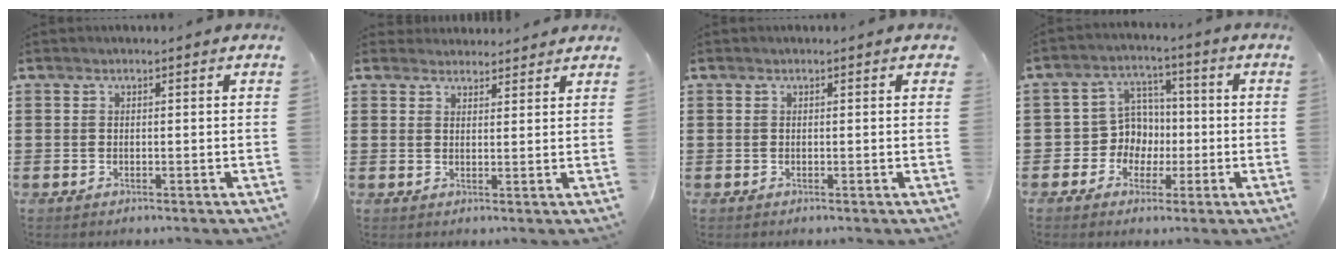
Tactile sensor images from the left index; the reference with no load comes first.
{"total": 2.4, "force": [2.4, 0.5, -0.2], "torque": [-0.002, -0.001, 0.046]}
{"total": 0.0}
{"total": 6.7, "force": [-0.8, 6.5, 1.5], "torque": [-0.061, 0.007, -0.017]}